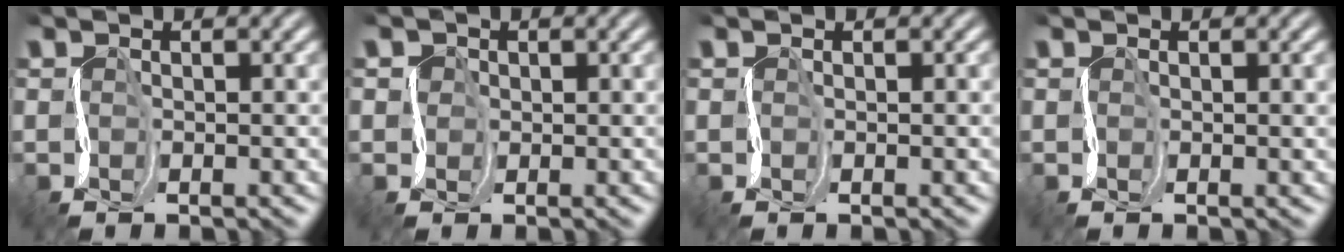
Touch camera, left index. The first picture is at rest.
{"total": 1.3, "force": [0.3, 1.2, -0.1], "torque": [0.005, 0.002, 0.006]}
{"total": 0.6, "force": [0.0, 0.2, 0.5], "torque": [-0.006, -0.001, 0.001]}
{"total": 1.3, "force": [0.2, 0.5, 1.2], "torque": [-0.014, 0.000, 0.003]}